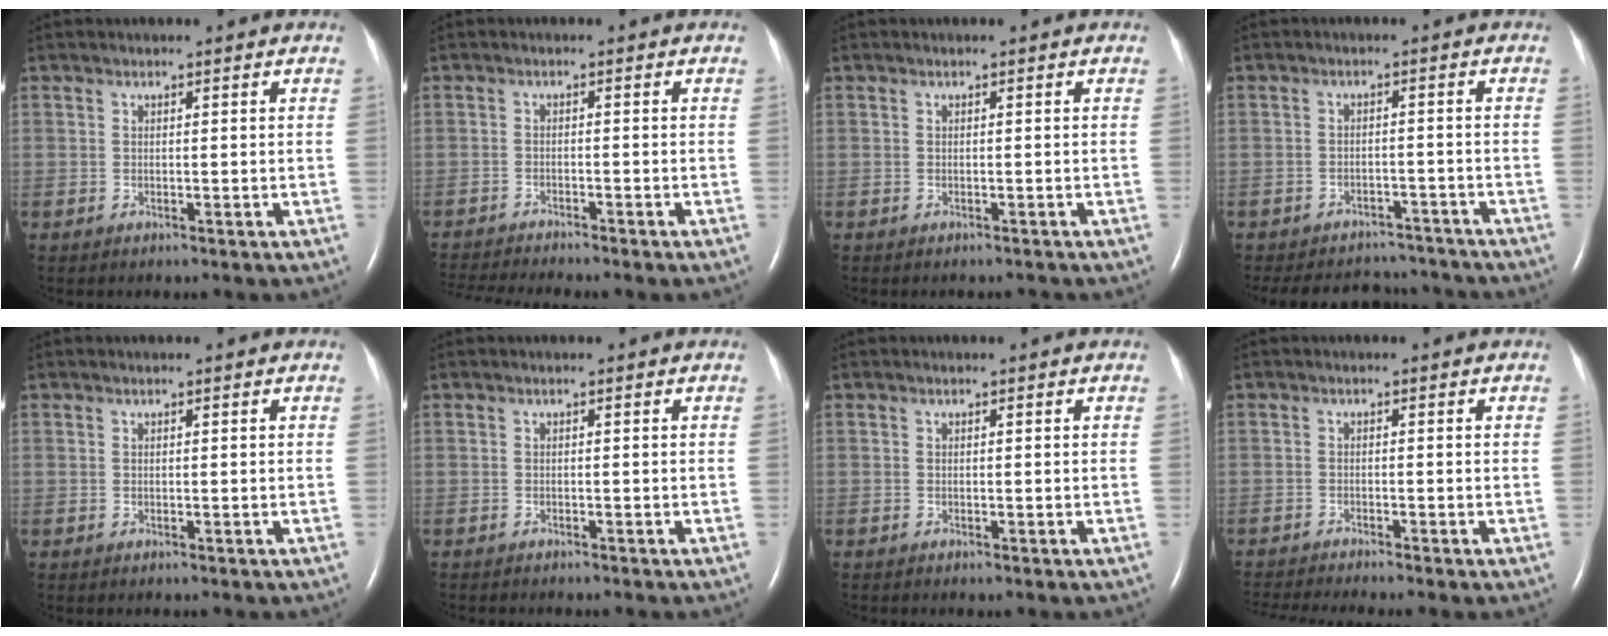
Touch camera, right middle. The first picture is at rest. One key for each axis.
{"total": 7.4, "fx": -6.9, "fy": -0.9, "fz": 2.6, "tx": -0.032, "ty": -0.015, "tz": -0.109}
{"total": 0.6, "fx": -0.6, "fy": 0.0, "fz": 0.0, "tx": -0.004, "ty": -0.004, "tz": -0.009}
{"total": 13.7, "fx": -12.5, "fy": 4.8, "fz": 3.0, "tx": -0.063, "ty": 0.013, "tz": -0.156}
{"total": 0.0}
{"total": 3.4, "fx": -3.0, "fy": 0.4, "fz": 1.5, "tx": -0.020, "ty": -0.004, "tz": -0.033}
{"total": 0.0}
{"total": 6.1, "fx": -5.5, "fy": -1.3, "fz": 2.2, "tx": -0.028, "ty": -0.018, "tz": -0.091}